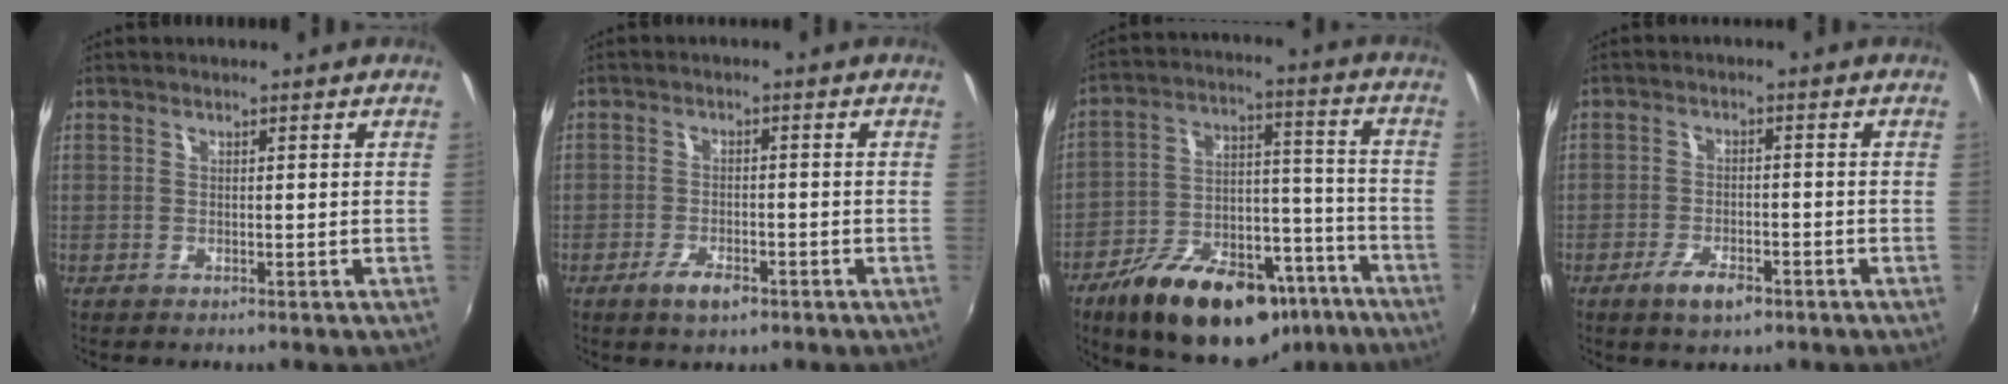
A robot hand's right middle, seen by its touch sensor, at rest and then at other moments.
{"total": 4.3, "force": [-2.7, 1.8, 2.8], "torque": [-0.065, -0.007, -0.050]}
{"total": 25.1, "force": [-16.0, 12.2, 14.9], "torque": [-0.255, 0.014, -0.229]}
{"total": 5.3, "force": [-3.3, 2.2, 3.5], "torque": [-0.081, -0.009, -0.058]}